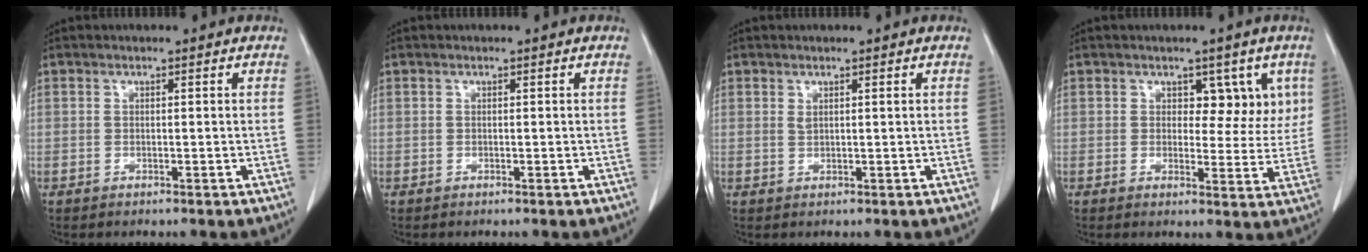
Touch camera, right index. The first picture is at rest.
{"total": 0.0}
{"total": 0.8, "force": [0.5, 0.1, 0.6], "torque": [-0.017, -0.001, 0.012]}
{"total": 5.7, "force": [2.6, 3.6, 3.6], "torque": [-0.019, 0.006, 0.032]}